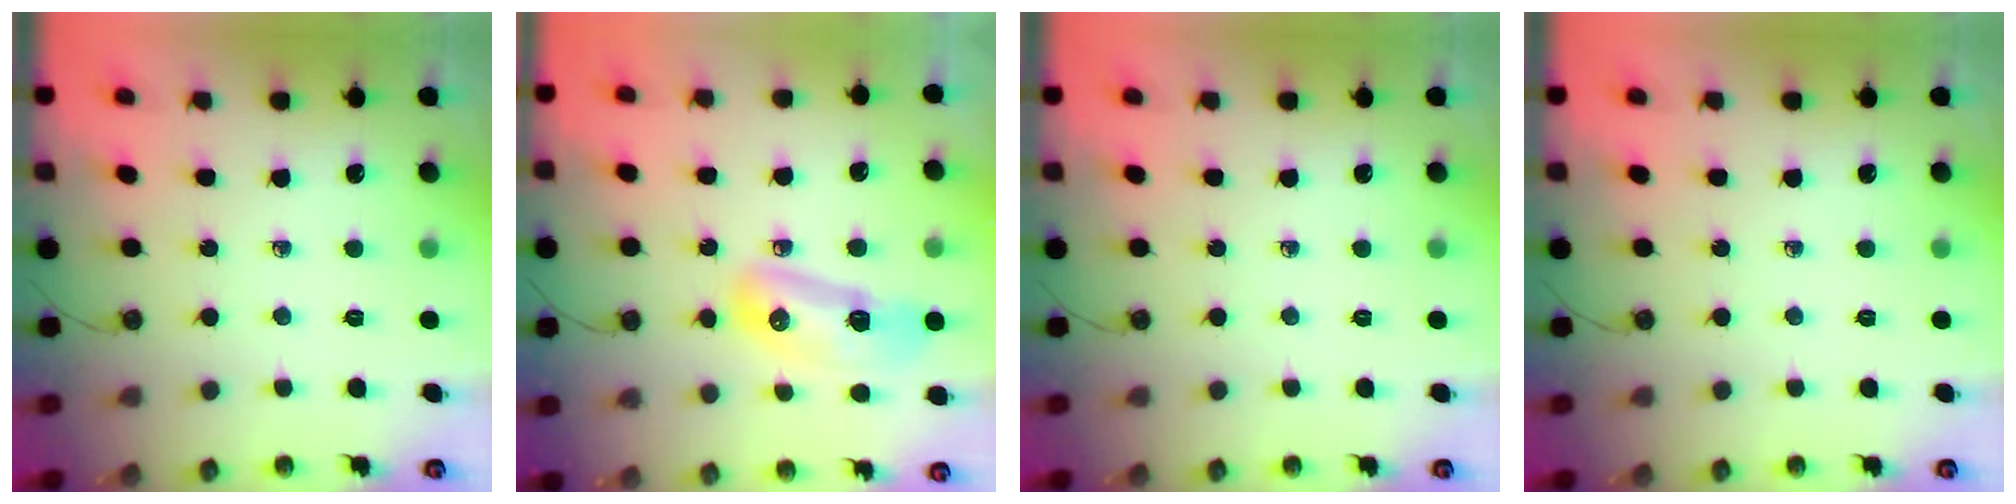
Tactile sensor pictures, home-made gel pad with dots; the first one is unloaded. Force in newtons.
{"total": 17.9, "press": 14.0, "slide": 11.1}
{"total": 0.0}
{"total": 0.0}